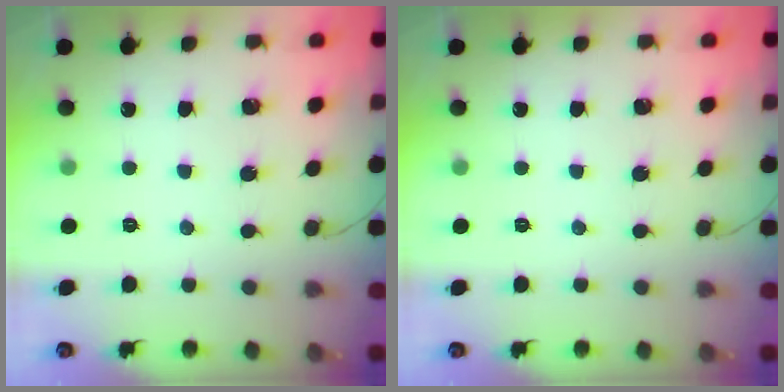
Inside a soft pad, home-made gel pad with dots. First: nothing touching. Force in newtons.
{"total": 0.0}